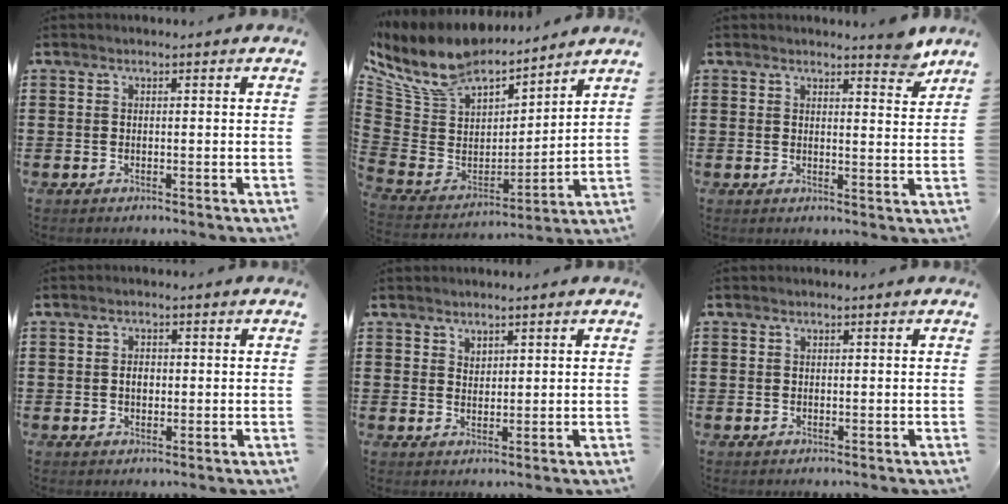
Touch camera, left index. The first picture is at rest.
{"total": 10.8, "force": [9.4, 3.7, 3.9], "torque": [-0.132, -0.073, 0.166]}
{"total": 3.8, "force": [3.5, 0.5, 1.4], "torque": [-0.013, -0.019, 0.058]}
{"total": 1.9, "force": [0.0, 1.2, 1.5], "torque": [-0.031, 0.007, -0.002]}
{"total": 1.7, "force": [1.5, 0.7, 0.1], "torque": [0.004, -0.003, 0.028]}
{"total": 0.0}